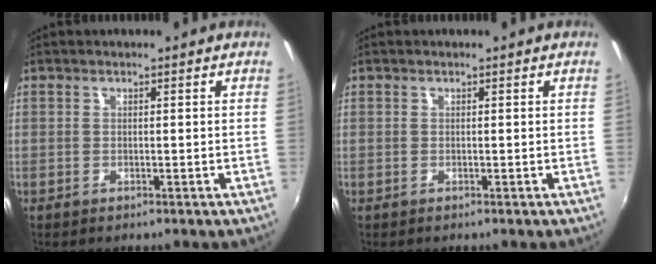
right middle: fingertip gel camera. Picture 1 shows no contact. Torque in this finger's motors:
{"motor_torque": [0.00, 0.00, 0.00, 0.00]}